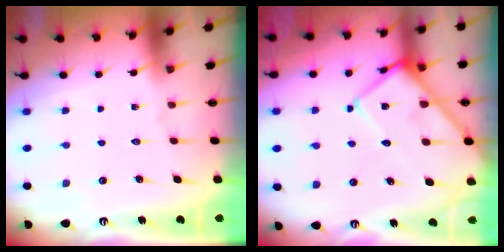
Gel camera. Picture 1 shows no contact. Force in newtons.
{"total": 12.2, "press": 12.1, "slide": 1.1}